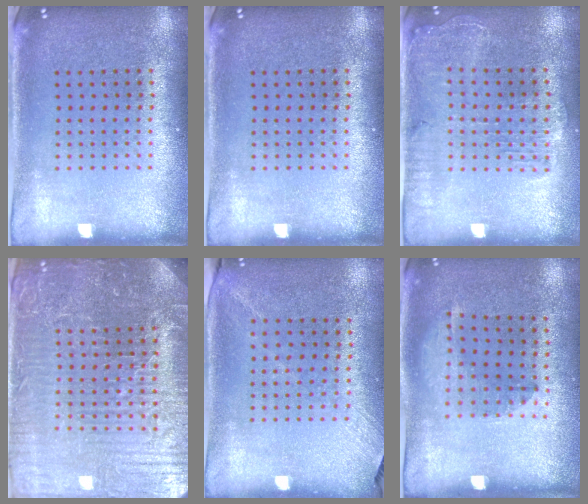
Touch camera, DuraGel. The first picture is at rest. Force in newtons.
{"total": 0.0}
{"total": 1.7, "press": 1.6, "slide": 0.5}
{"total": 5.9, "press": 5.4, "slide": 2.4}
{"total": 1.2, "press": 0.9, "slide": 0.8}
{"total": 1.3, "press": 0.9, "slide": 1.0}